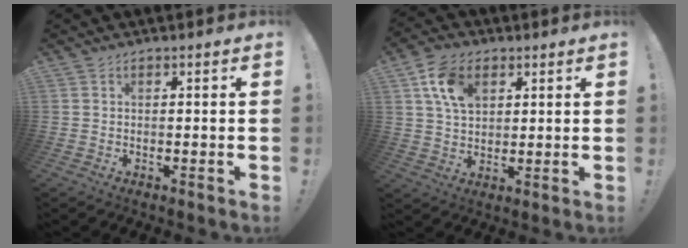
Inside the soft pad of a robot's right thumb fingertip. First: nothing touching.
{"total": 11.1, "force": [4.5, 7.6, 6.8], "torque": [-0.113, 0.004, 0.088]}